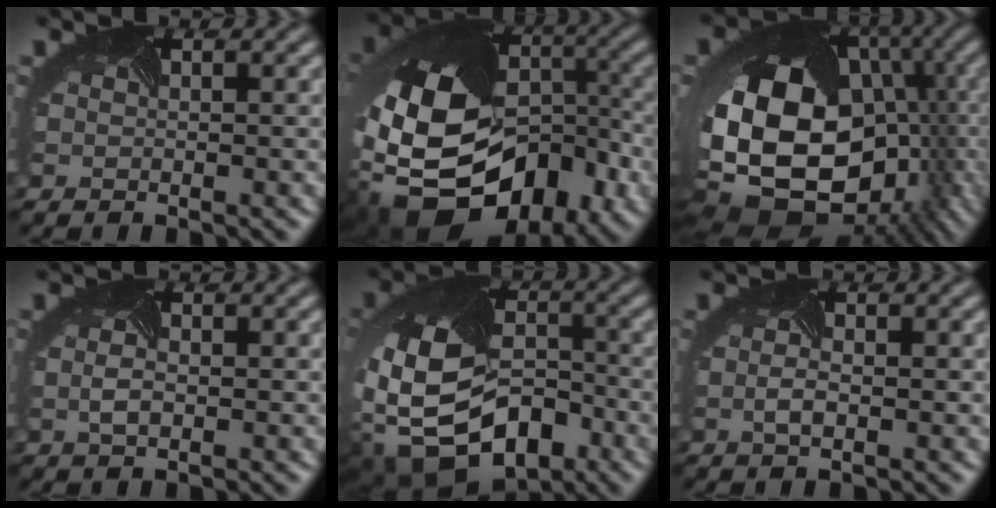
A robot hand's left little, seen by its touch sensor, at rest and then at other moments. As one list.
[{"total": 18.8, "force": [-4.9, 13.3, 12.3], "torque": [-0.239, -0.034, -0.052]}, {"total": 18.9, "force": [-3.4, 14.1, 12.1], "torque": [-0.243, -0.039, -0.033]}, {"total": 1.2, "force": [-0.1, 0.7, 1.0], "torque": [-0.034, -0.003, 0.002]}, {"total": 12.8, "force": [-4.7, 8.8, 8.0], "torque": [-0.165, -0.026, -0.058]}, {"total": 1.0, "force": [-0.3, 0.3, 0.9], "torque": [-0.033, -0.002, -0.006]}]